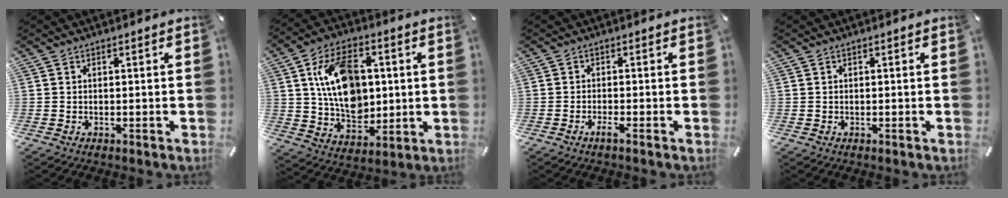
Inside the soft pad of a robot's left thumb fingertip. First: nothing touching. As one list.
[{"total": 15.6, "force": [2.7, 11.0, 10.8], "torque": [-0.193, 0.008, 0.049]}, {"total": 2.0, "force": [-1.3, 0.3, 1.6], "torque": [-0.027, 0.000, -0.023]}, {"total": 0.0}]